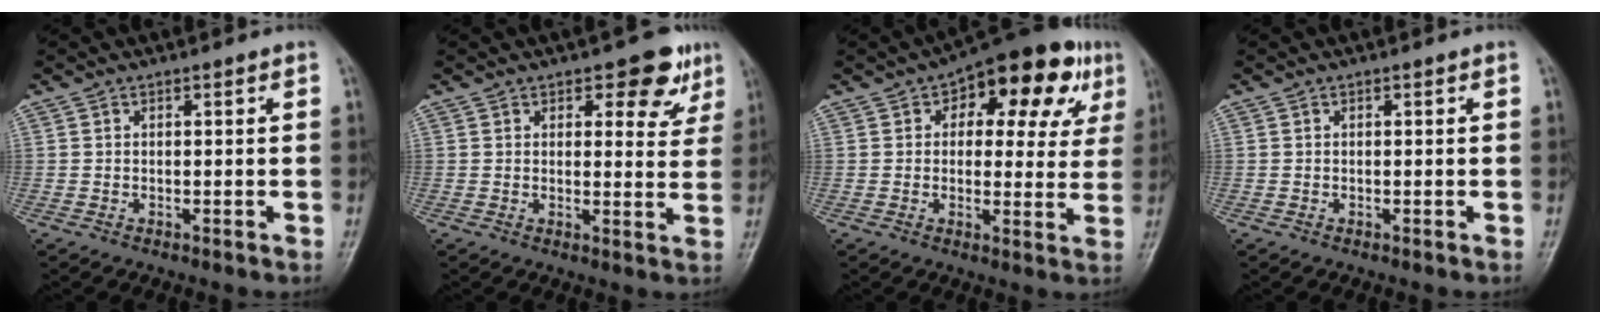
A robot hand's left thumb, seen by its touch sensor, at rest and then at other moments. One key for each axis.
{"total": 7.1, "fx": 4.2, "fy": 3.7, "fz": 4.3, "tx": -0.016, "ty": -0.018, "tz": 0.049}
{"total": 16.5, "fx": 6.6, "fy": 8.8, "fz": 12.2, "tx": -0.105, "ty": 0.009, "tz": 0.079}
{"total": 0.0}